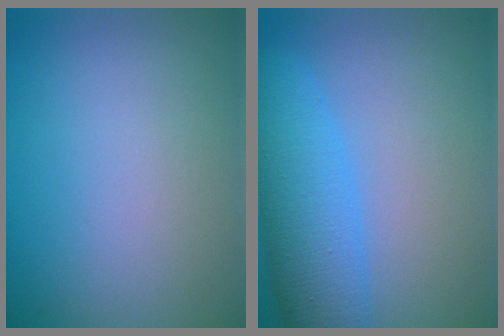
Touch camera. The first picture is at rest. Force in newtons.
{"total": 6.9, "press": 6.9, "slide": 0.2}